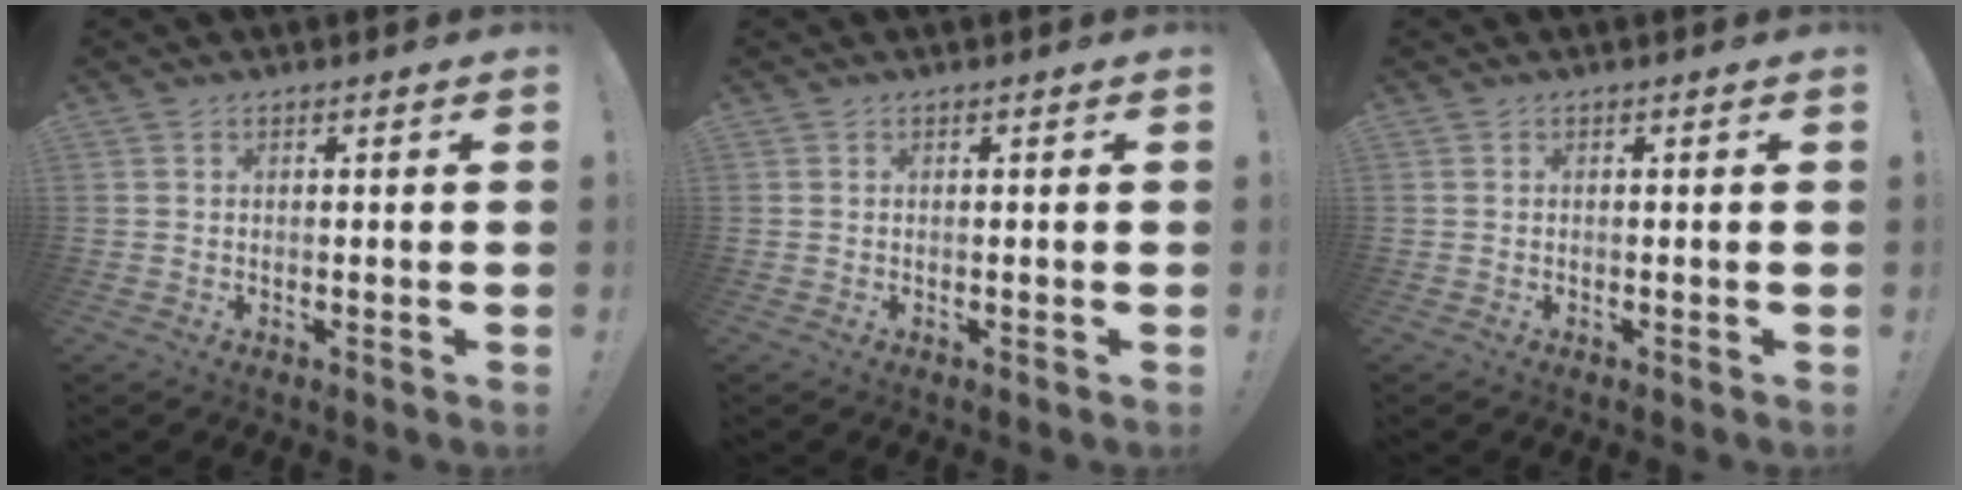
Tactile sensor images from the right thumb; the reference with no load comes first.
{"total": 0.0}
{"total": 0.0}